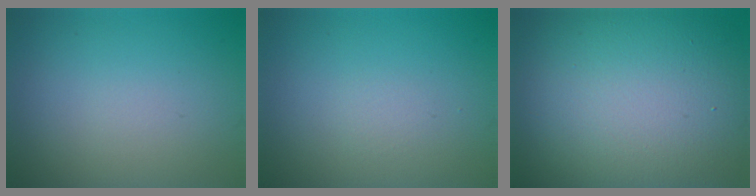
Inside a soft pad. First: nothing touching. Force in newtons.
{"total": 0.0}
{"total": 18.3, "press": 18.3, "slide": 1.0}